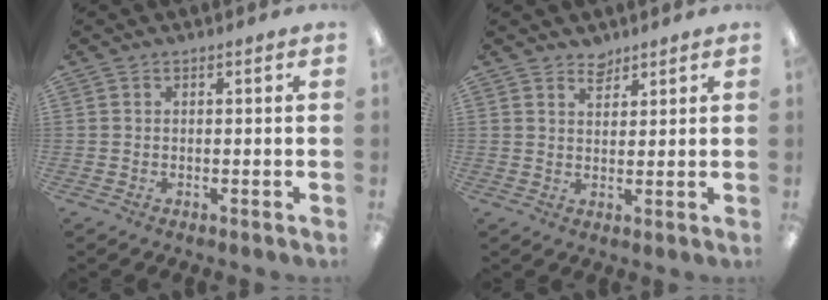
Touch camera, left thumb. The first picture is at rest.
{"total": 3.1, "force": [2.7, 1.4, 0.6], "torque": [-0.001, -0.018, 0.049]}